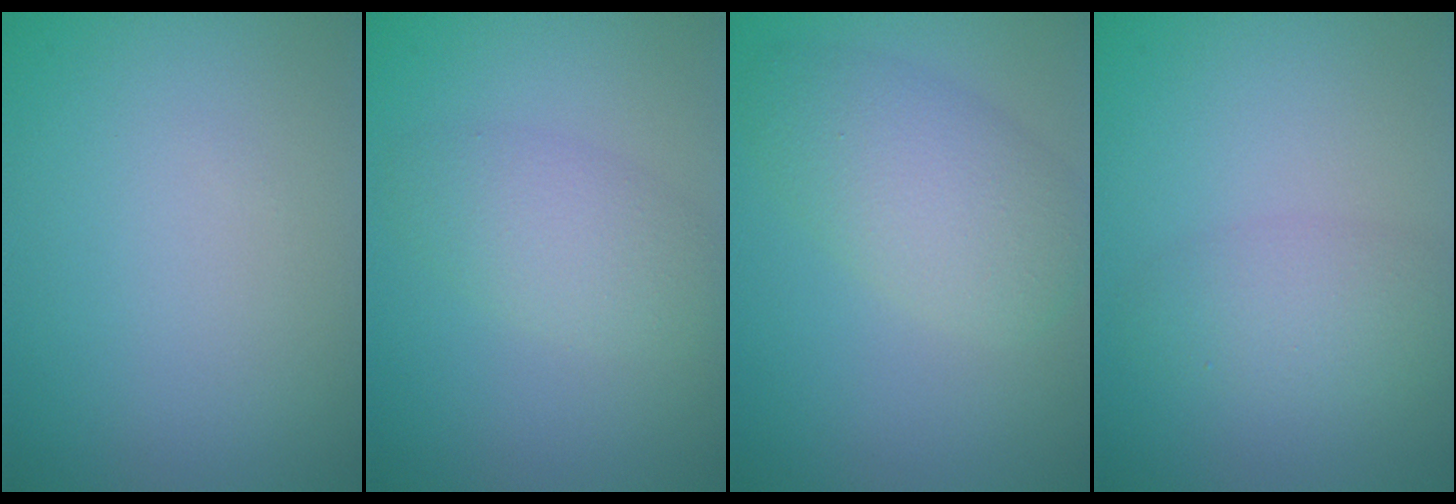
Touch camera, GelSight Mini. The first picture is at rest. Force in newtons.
{"total": 3.3, "press": 3.3, "slide": 0.1}
{"total": 4.8, "press": 4.8, "slide": 0.1}
{"total": 2.7, "press": 2.7, "slide": 0.2}